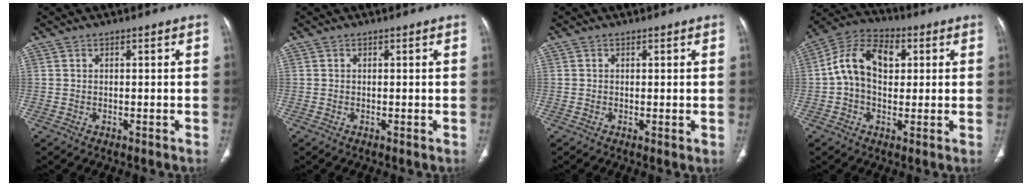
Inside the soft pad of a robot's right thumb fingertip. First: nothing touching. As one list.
[{"total": 0.0}, {"total": 0.8, "force": [0.0, 0.2, 0.7], "torque": [-0.017, -0.005, -0.001]}, {"total": 12.2, "force": [1.9, 8.2, 8.9], "torque": [-0.143, 0.025, 0.025]}]